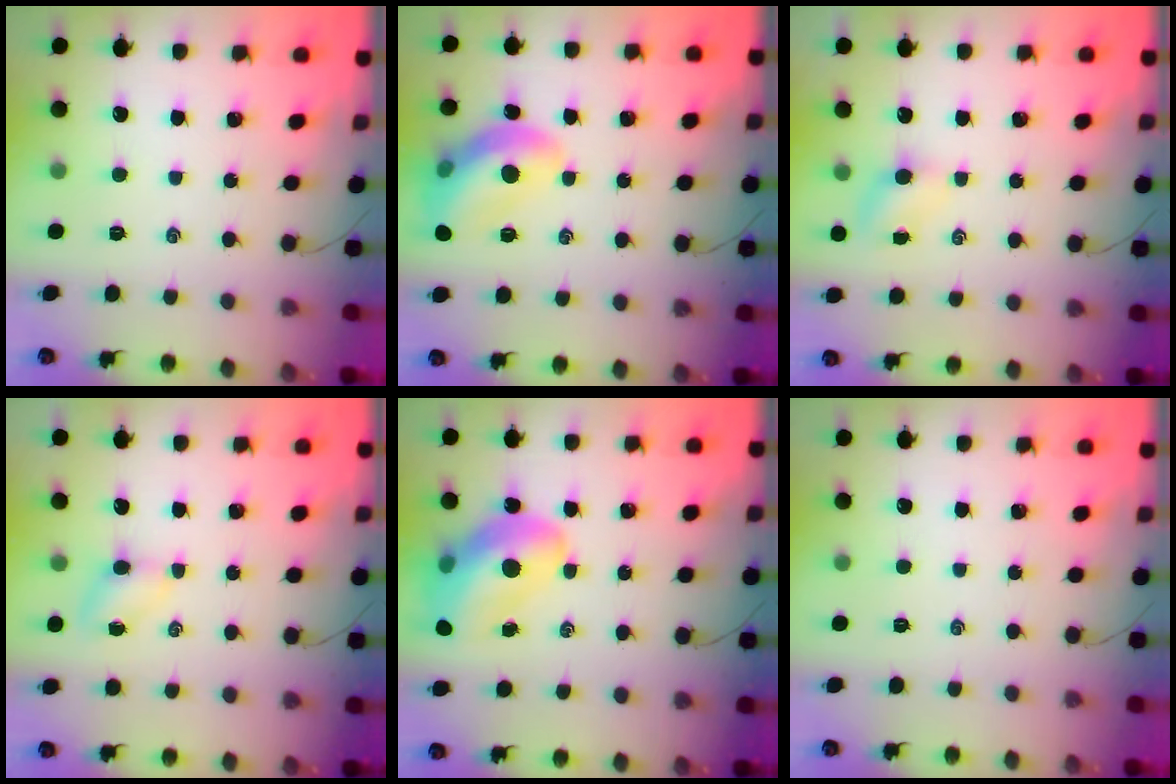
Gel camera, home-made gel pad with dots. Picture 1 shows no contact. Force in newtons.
{"total": 14.2, "press": 14.1, "slide": 1.6}
{"total": 4.2, "press": 4.1, "slide": 1.1}
{"total": 4.0, "press": 3.8, "slide": 1.2}
{"total": 17.0, "press": 16.4, "slide": 4.6}
{"total": 0.0}